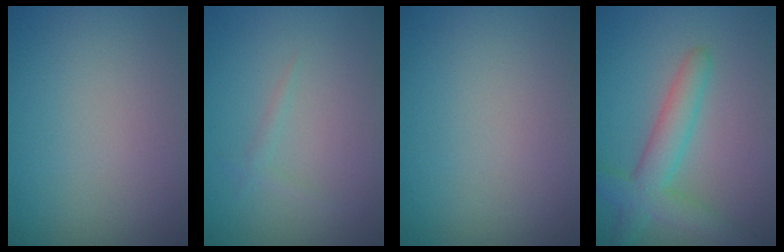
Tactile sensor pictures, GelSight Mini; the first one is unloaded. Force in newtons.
{"total": 0.8, "press": 0.8, "slide": 0.0}
{"total": 0.0}
{"total": 4.3, "press": 4.3, "slide": 0.3}